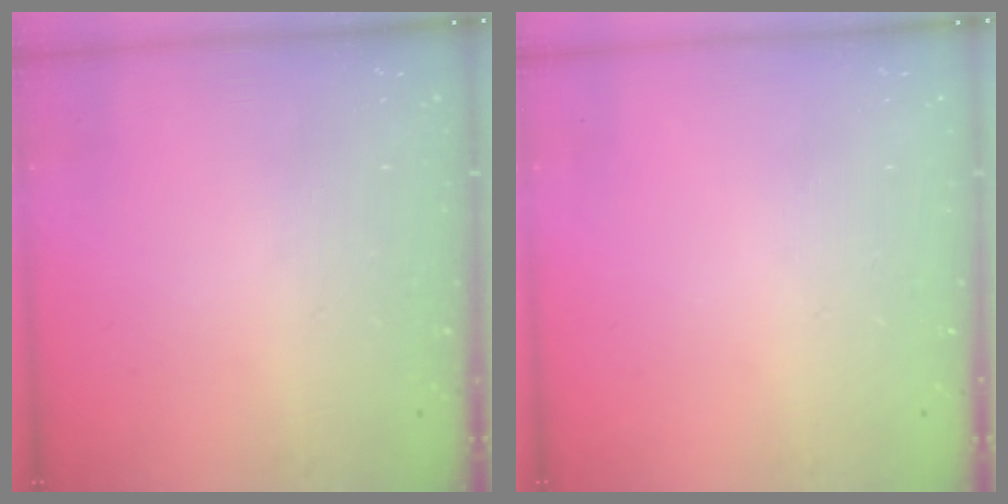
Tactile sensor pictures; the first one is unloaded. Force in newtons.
{"total": 0.0}